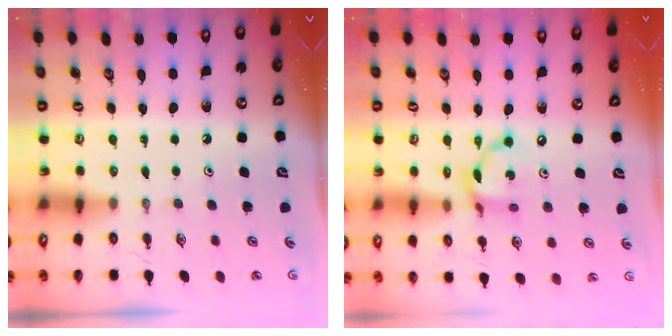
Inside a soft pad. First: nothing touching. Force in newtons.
{"total": 11.5, "press": 11.5, "slide": 0.8}